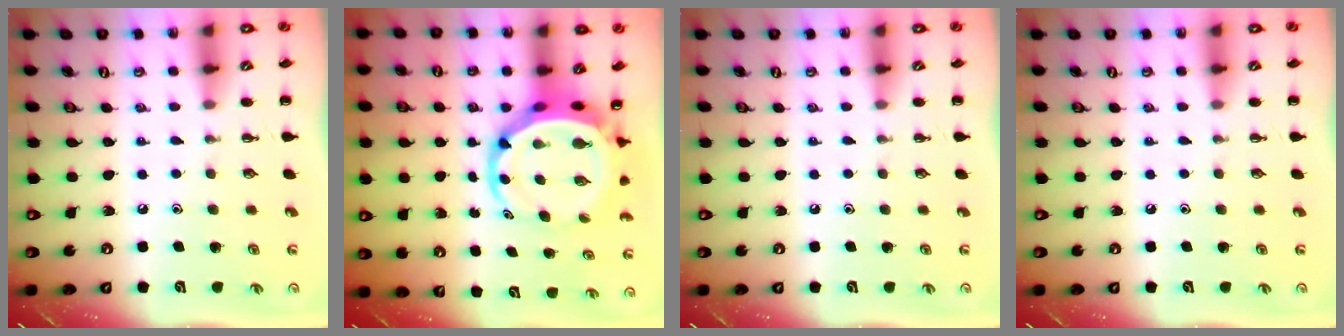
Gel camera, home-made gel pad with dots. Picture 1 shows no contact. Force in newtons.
{"total": 8.5, "press": 8.0, "slide": 2.9}
{"total": 0.0}
{"total": 0.0}